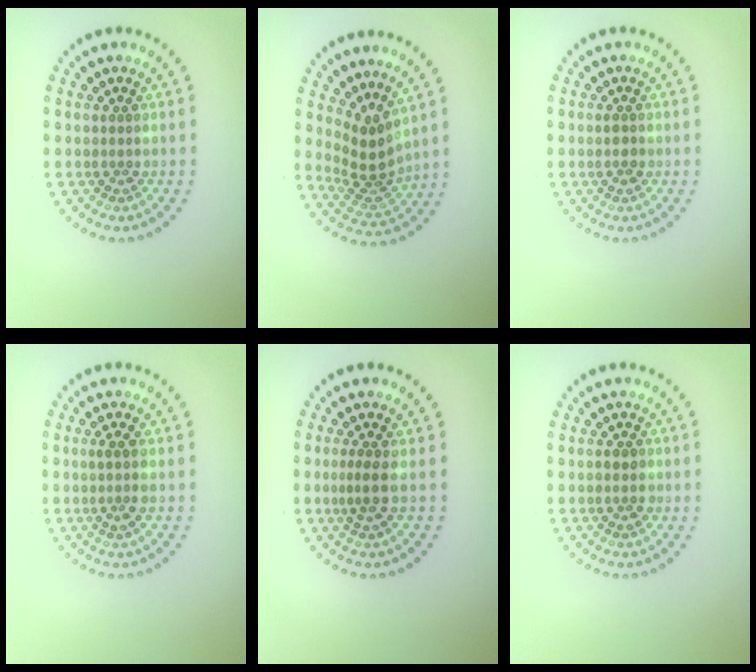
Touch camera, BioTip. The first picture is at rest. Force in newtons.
{"total": 3.3, "press": 2.3, "slide": 2.4}
{"total": 1.0, "press": 1.0, "slide": 0.1}
{"total": 1.6, "press": 1.2, "slide": 1.0}
{"total": 1.8, "press": 1.3, "slide": 1.3}
{"total": 1.4, "press": 1.4, "slide": 0.3}